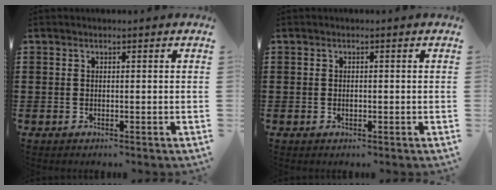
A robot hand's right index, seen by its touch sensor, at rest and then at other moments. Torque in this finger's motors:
{"motor_torque": [2.14, 0.00, 0.01, 0.01]}